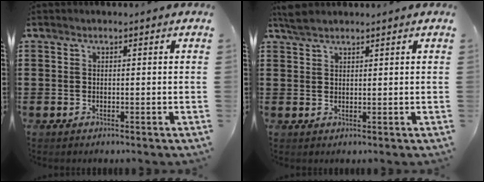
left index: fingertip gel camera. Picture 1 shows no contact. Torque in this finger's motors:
{"motor_torque": [0.39, -0.42, 0.00, 0.05]}